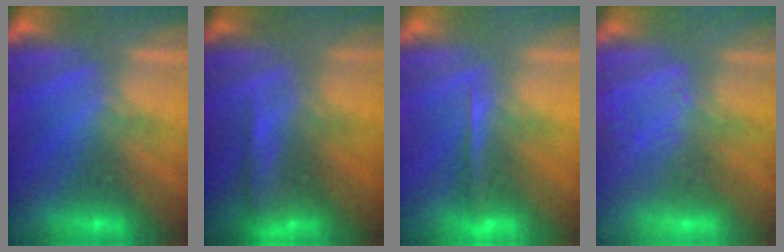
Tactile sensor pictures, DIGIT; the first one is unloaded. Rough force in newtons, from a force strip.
{"total": 9.3}
{"total": 1.4}
{"total": 2.9}